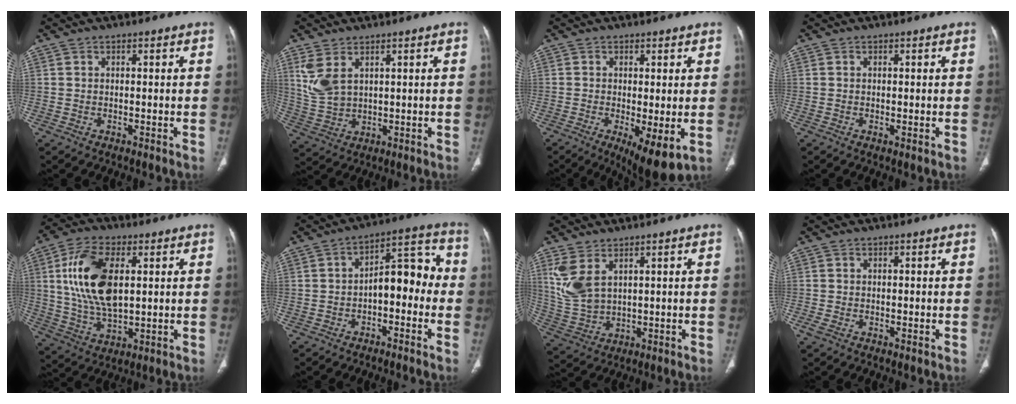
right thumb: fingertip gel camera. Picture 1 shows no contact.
{"total": 6.9, "force": [3.1, 3.7, 4.8], "torque": [-0.105, -0.010, 0.077]}
{"total": 8.3, "force": [-2.0, 2.5, 7.7], "torque": [-0.125, -0.025, -0.026]}
{"total": 0.7, "force": [-0.1, 0.1, 0.6], "torque": [-0.017, -0.005, 0.000]}
{"total": 16.1, "force": [3.4, 8.4, 13.2], "torque": [-0.253, -0.006, 0.068]}
{"total": 10.3, "force": [-2.0, 5.6, 8.4], "torque": [-0.088, 0.052, -0.038]}
{"total": 8.5, "force": [3.8, 4.6, 6.0], "torque": [-0.133, -0.011, 0.093]}
{"total": 1.1, "force": [-0.3, 0.4, 1.0], "torque": [-0.030, -0.004, -0.009]}